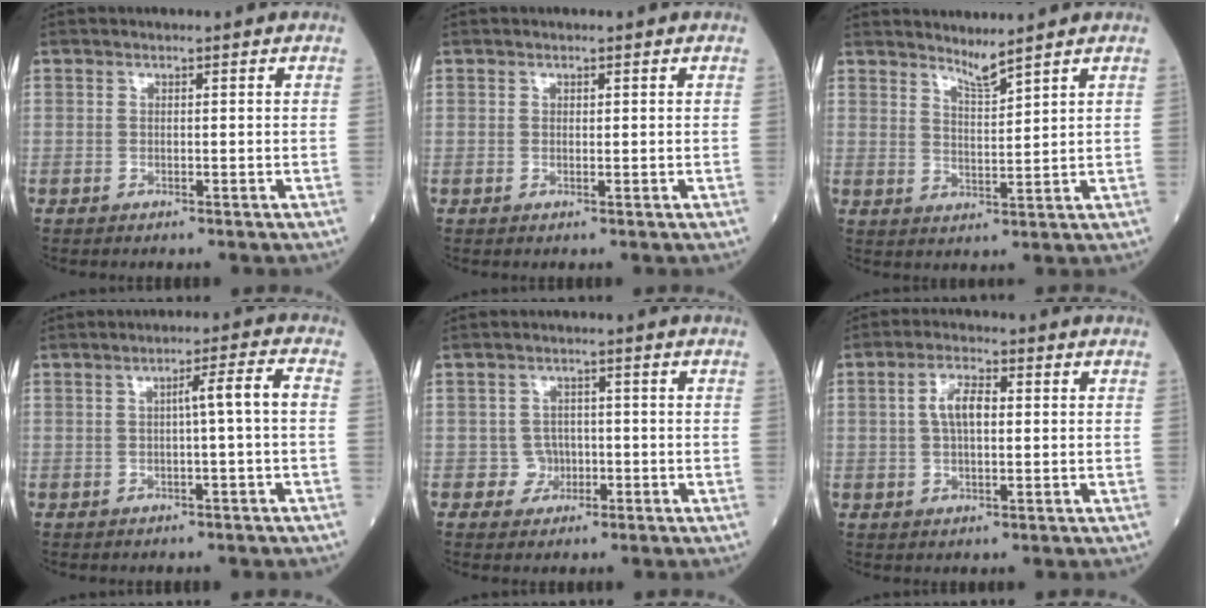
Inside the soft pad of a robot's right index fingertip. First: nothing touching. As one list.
[{"total": 0.6, "force": [0.2, 0.4, 0.3], "torque": [-0.015, 0.006, 0.007]}, {"total": 3.3, "force": [3.1, -0.3, 1.1], "torque": [-0.027, -0.015, 0.067]}, {"total": 4.9, "force": [0.0, 0.2, 4.9], "torque": [-0.086, 0.016, 0.006]}, {"total": 3.3, "force": [-0.9, 3.1, 0.7], "torque": [-0.006, 0.010, -0.010]}, {"total": 5.7, "force": [0.9, 2.5, 5.0], "torque": [-0.111, 0.013, 0.017]}]